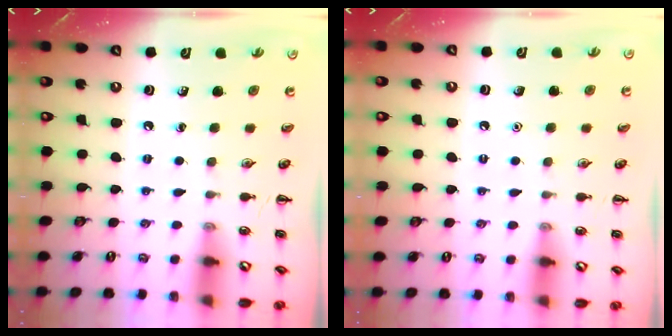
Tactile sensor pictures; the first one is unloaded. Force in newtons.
{"total": 1.6, "press": 1.6, "slide": 0.1}